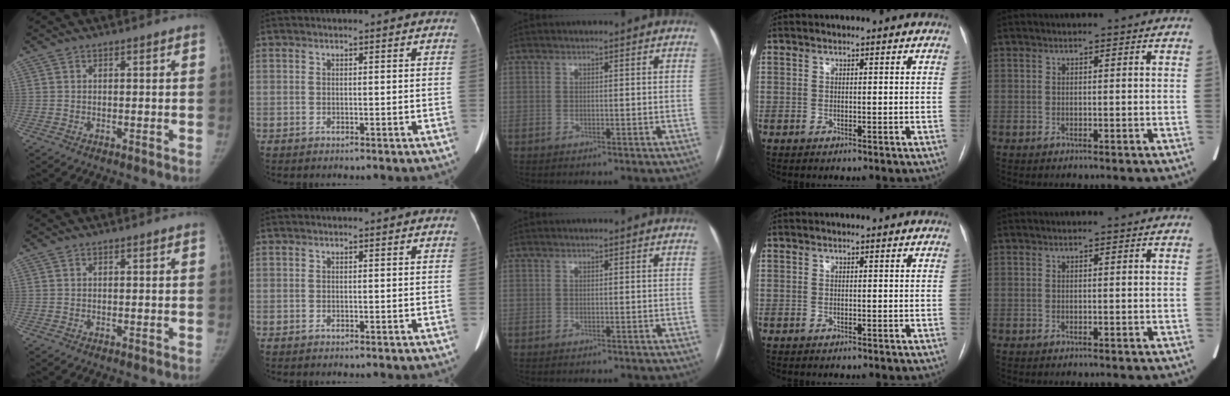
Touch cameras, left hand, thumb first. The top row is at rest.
{}